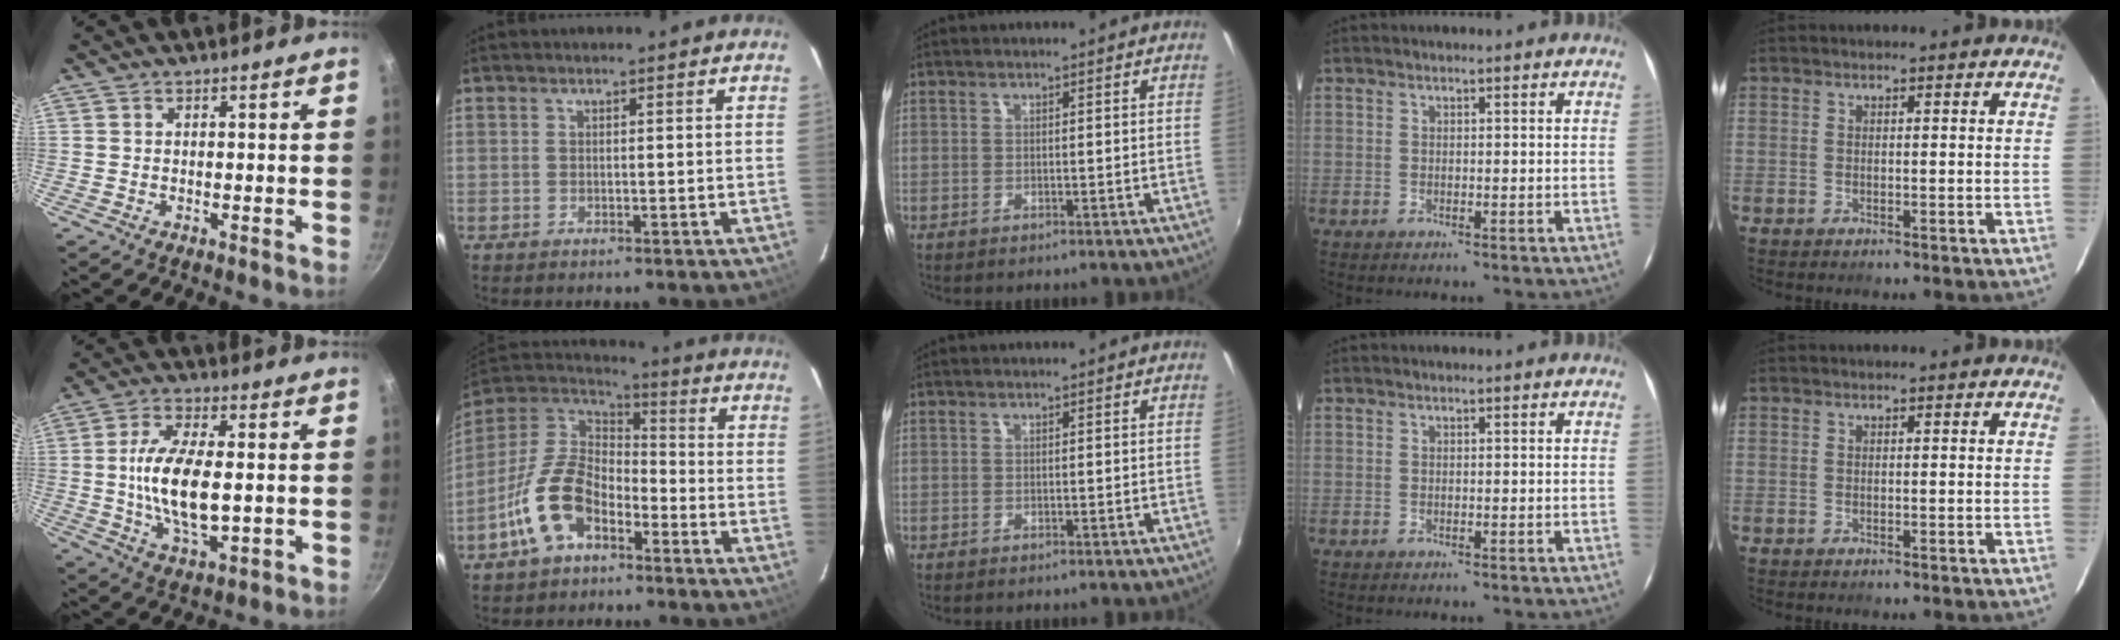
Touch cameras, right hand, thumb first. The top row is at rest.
{"thumb": {"total": 13.7, "force": [-0.3, 6.1, 12.2], "torque": [-0.229, 0.000, -0.006]}, "index": {"total": 14.5, "force": [-7.3, 8.6, 9.1], "torque": [-0.196, 0.014, -0.139]}}